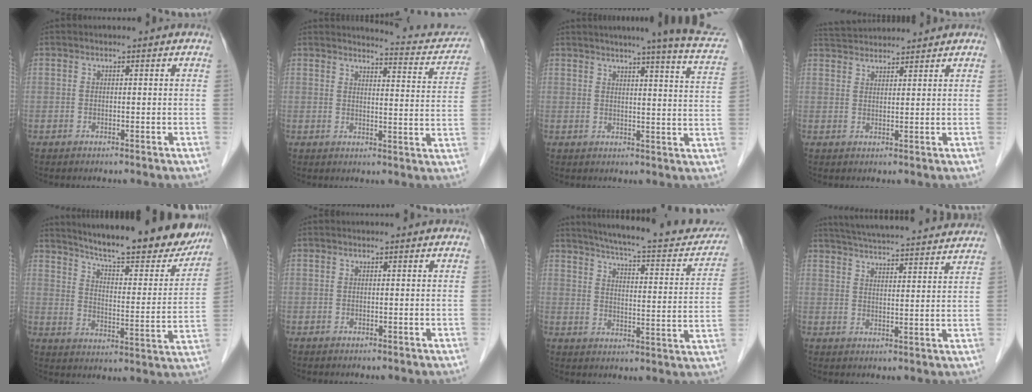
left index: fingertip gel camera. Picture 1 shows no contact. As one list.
[{"total": 10.3, "force": [9.8, 2.0, 2.6], "torque": [-0.012, -0.023, 0.092]}, {"total": 15.9, "force": [13.5, -0.2, 8.5], "torque": [-0.109, -0.036, 0.140]}, {"total": 7.1, "force": [6.9, 0.5, 1.5], "torque": [-0.033, 0.036, 0.115]}, {"total": 22.7, "force": [20.1, 3.3, 10.0], "torque": [-0.145, -0.048, 0.264]}, {"total": 0.0}, {"total": 23.0, "force": [20.2, 3.8, 10.3], "torque": [-0.140, -0.030, 0.249]}, {"total": 24.4, "force": [22.7, 1.9, 8.7], "torque": [-0.143, -0.005, 0.296]}]